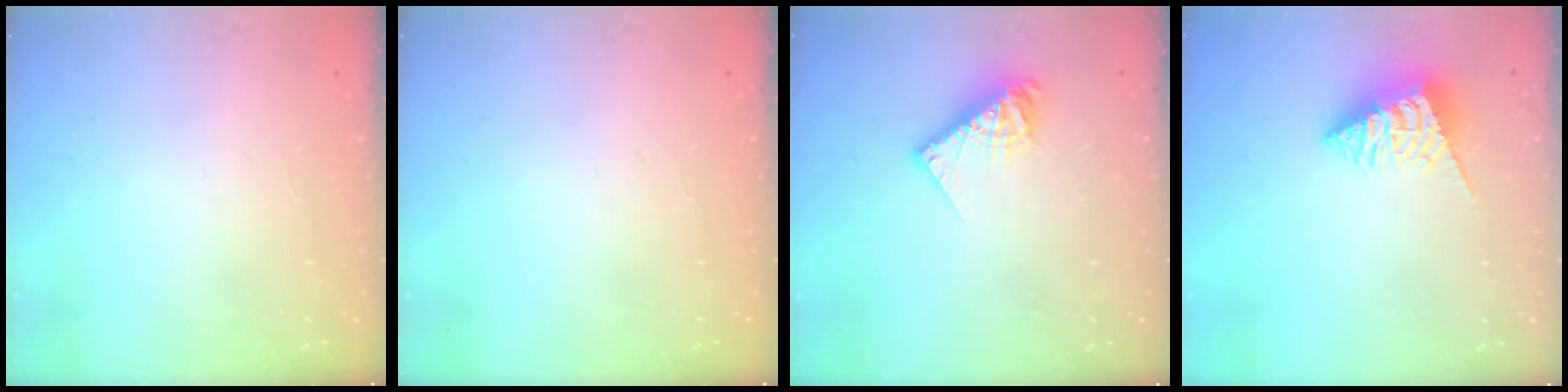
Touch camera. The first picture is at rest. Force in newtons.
{"total": 0.0}
{"total": 9.7, "press": 9.7, "slide": 0.8}
{"total": 4.8, "press": 4.8, "slide": 0.3}